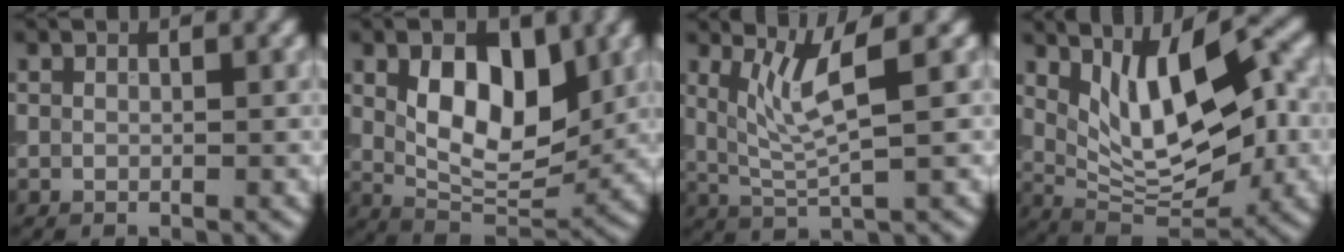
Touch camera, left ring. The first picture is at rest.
{"total": 8.1, "force": [1.8, 4.4, 6.5], "torque": [-0.105, -0.007, 0.029]}
{"total": 4.0, "force": [1.5, 0.5, 3.7], "torque": [-0.085, -0.006, 0.039]}
{"total": 8.9, "force": [1.9, 3.7, 7.8], "torque": [-0.131, -0.005, 0.036]}